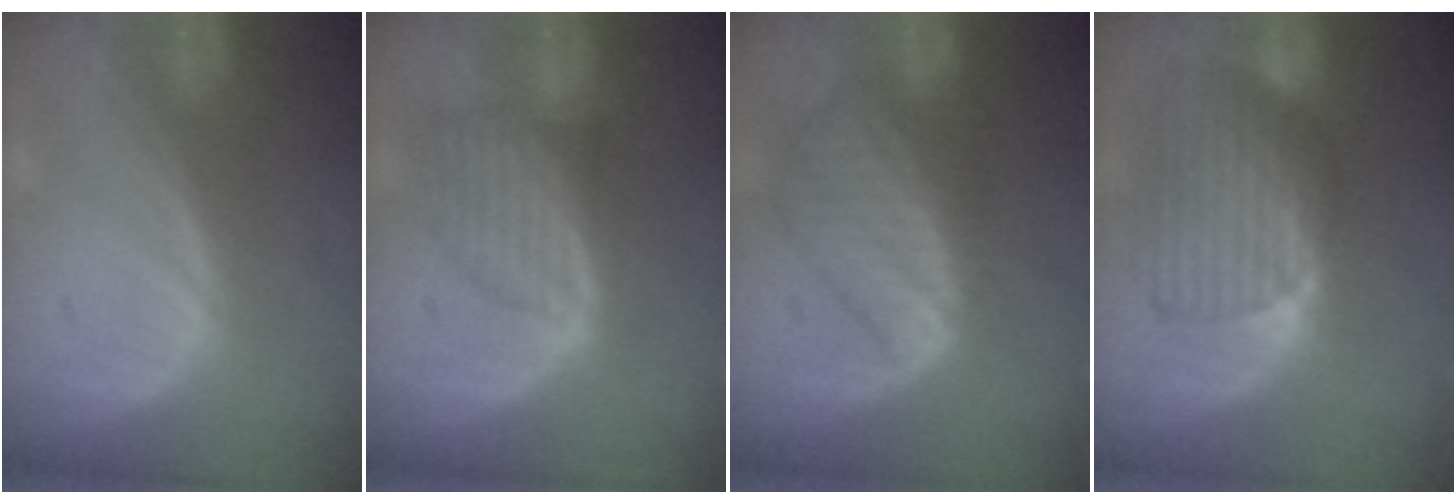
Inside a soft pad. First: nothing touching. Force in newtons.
{"total": 7.4, "press": 6.6, "slide": 3.4}
{"total": 8.8, "press": 7.7, "slide": 4.2}
{"total": 8.3, "press": 8.1, "slide": 1.9}